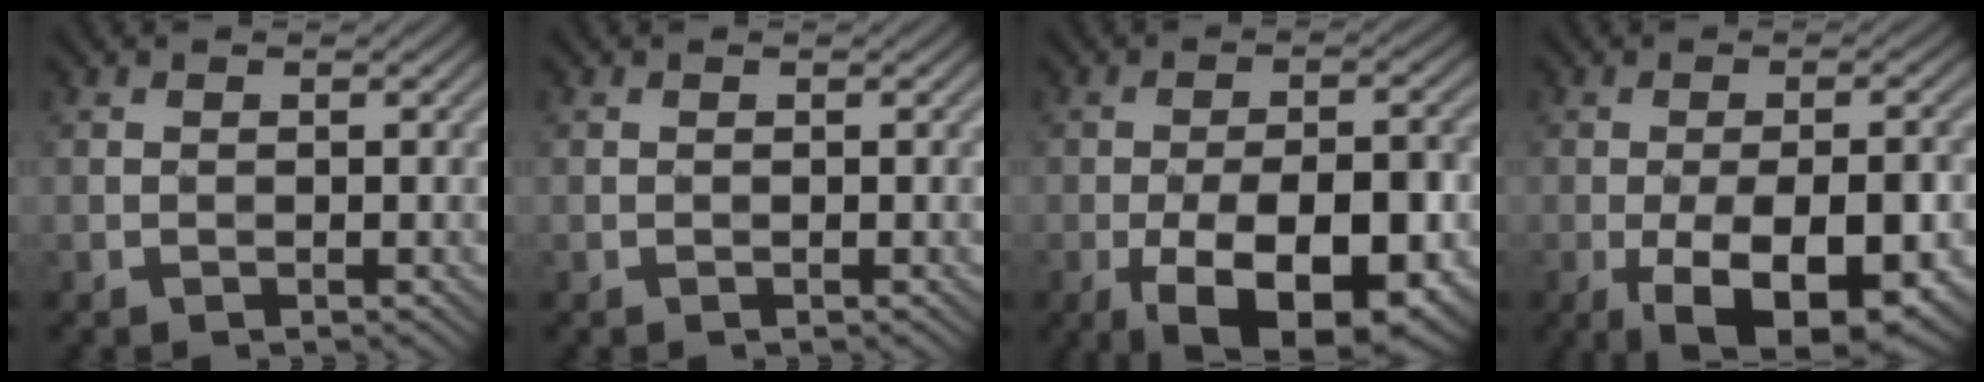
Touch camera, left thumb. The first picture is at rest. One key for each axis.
{"total": 0.0}
{"total": 15.4, "fx": -6.6, "fy": 6.7, "fz": 12.2, "tx": -0.171, "ty": 0.001, "tz": -0.092}
{"total": 13.2, "fx": -5.2, "fy": 5.3, "fz": 10.9, "tx": -0.150, "ty": -0.003, "tz": -0.069}